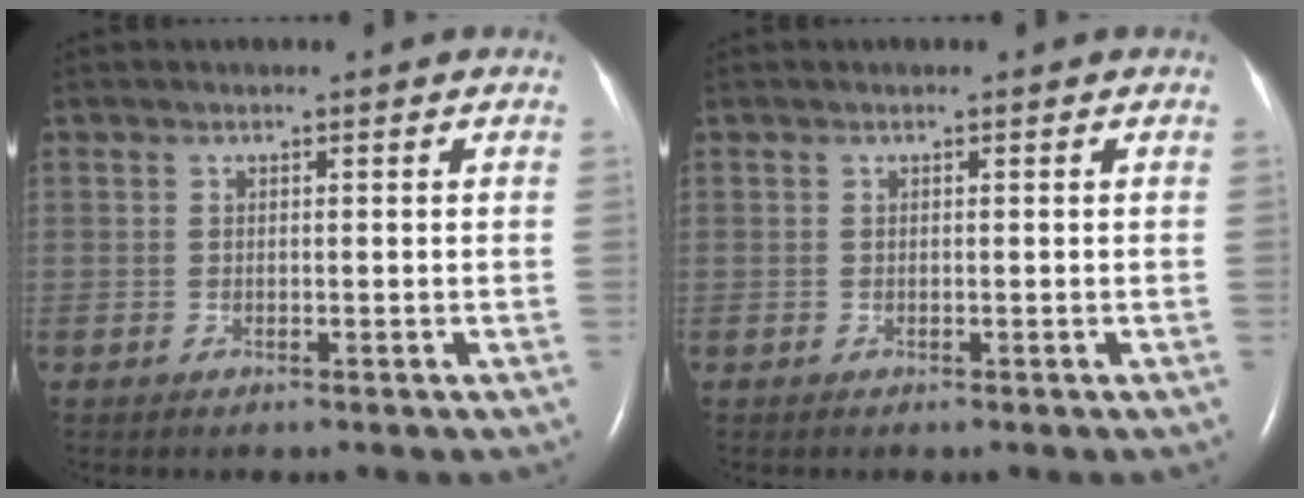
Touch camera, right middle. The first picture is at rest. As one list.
[{"total": 0.0}]